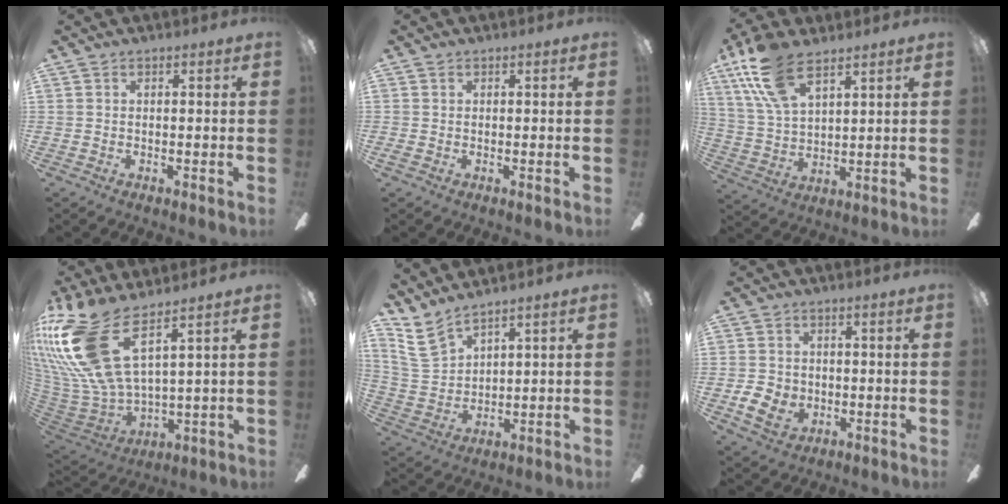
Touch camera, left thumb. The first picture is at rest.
{"total": 0.8, "force": [0.0, 0.7, 0.4], "torque": [-0.007, 0.003, -0.001]}
{"total": 14.5, "force": [9.1, 6.2, 9.5], "torque": [-0.212, -0.022, 0.167]}
{"total": 21.8, "force": [11.4, 9.1, 16.2], "torque": [-0.337, -0.075, 0.207]}
{"total": 8.6, "force": [6.8, 3.8, 3.7], "torque": [-0.100, -0.024, 0.133]}
{"total": 7.0, "force": [-1.8, 5.9, 3.4], "torque": [-0.062, 0.010, -0.031]}